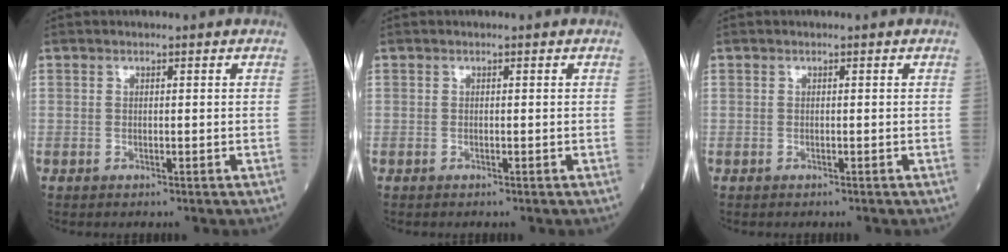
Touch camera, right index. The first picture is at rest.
{"total": 0.0}
{"total": 0.0}